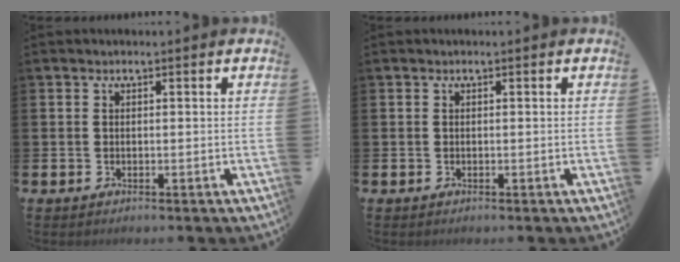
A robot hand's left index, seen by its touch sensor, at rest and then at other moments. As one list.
[{"total": 0.0}]